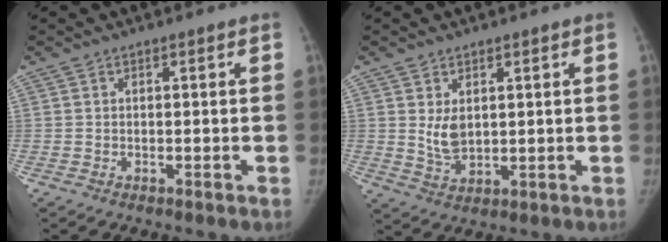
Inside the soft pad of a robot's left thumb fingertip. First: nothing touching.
{"total": 4.7, "force": [1.2, 3.0, 3.3], "torque": [-0.047, -0.017, 0.034]}